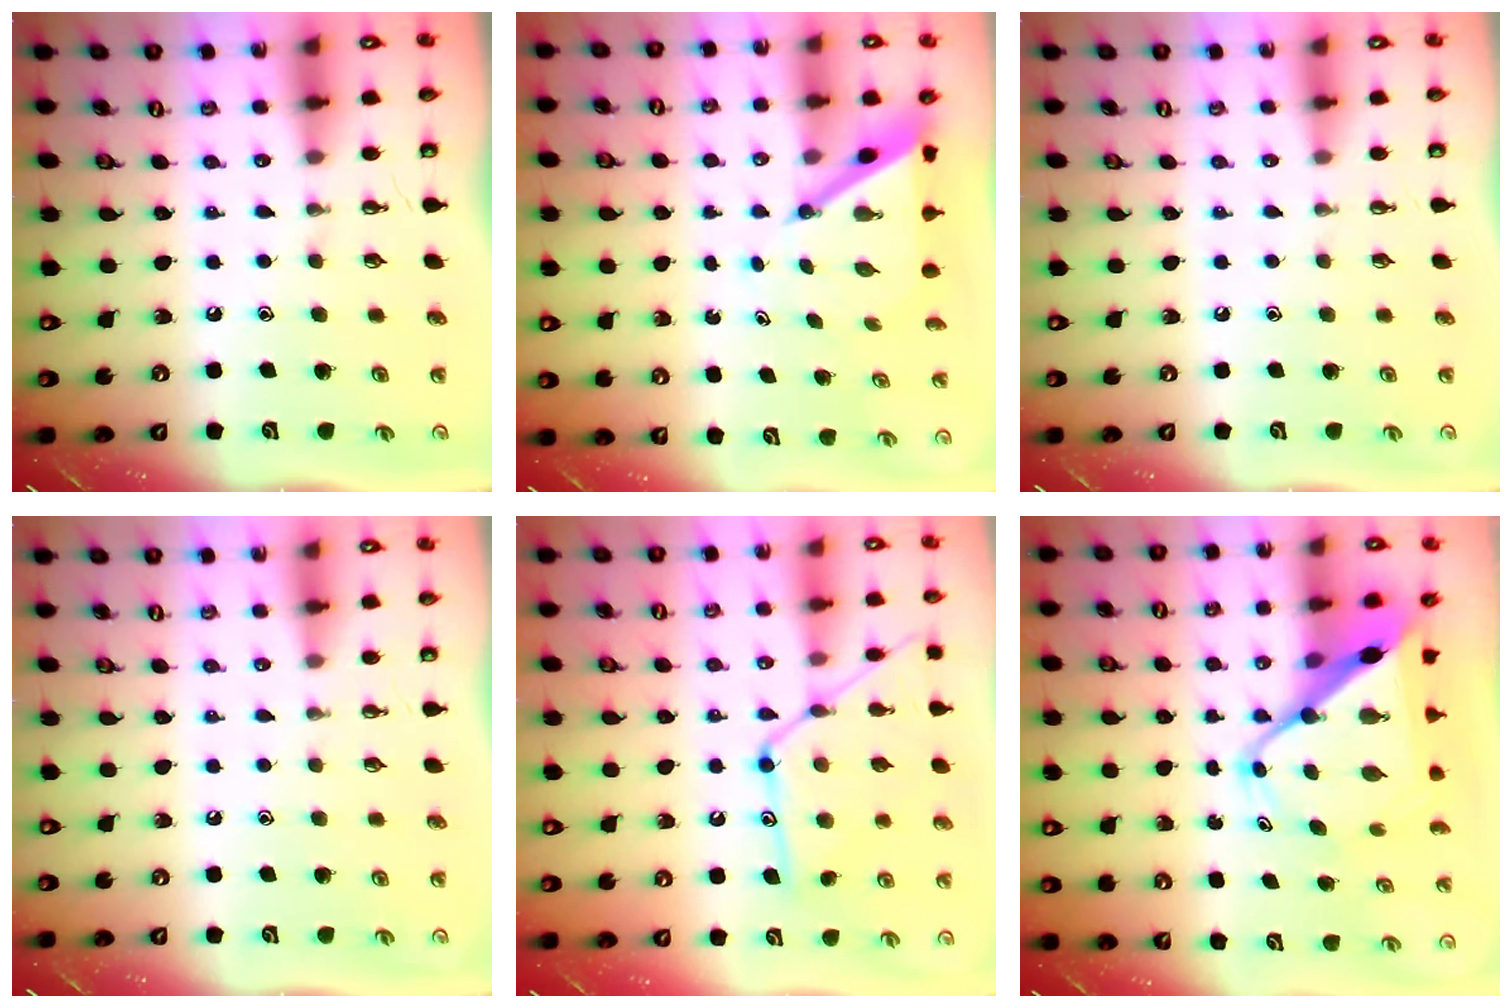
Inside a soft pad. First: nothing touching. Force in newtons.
{"total": 5.9, "press": 5.8, "slide": 0.5}
{"total": 0.0}
{"total": 0.0}
{"total": 15.4, "press": 15.4, "slide": 0.9}
{"total": 13.7, "press": 13.6, "slide": 1.1}